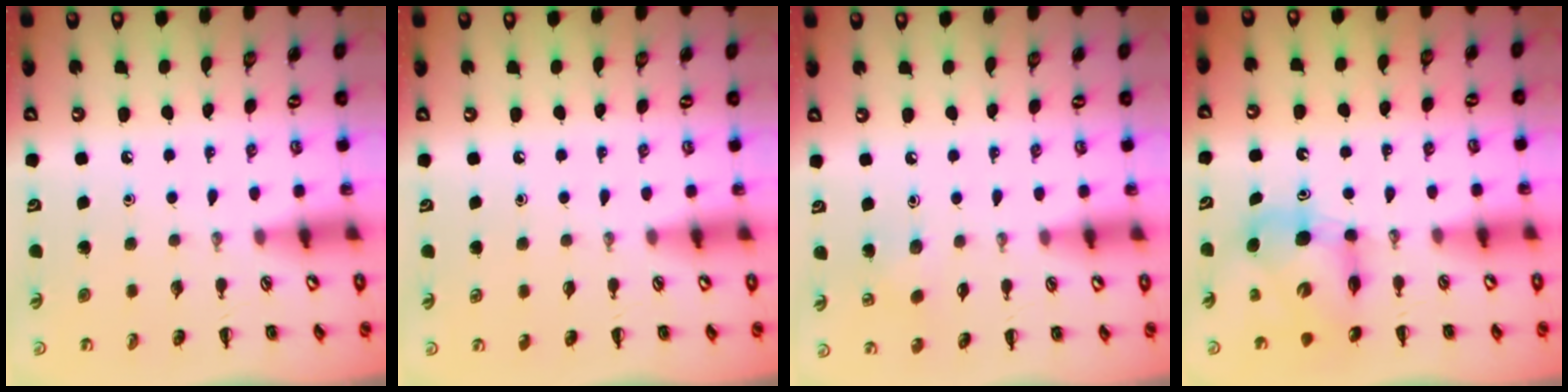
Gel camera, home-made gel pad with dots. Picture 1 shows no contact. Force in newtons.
{"total": 0.0}
{"total": 3.8, "press": 3.7, "slide": 0.9}
{"total": 7.1, "press": 7.1, "slide": 0.8}